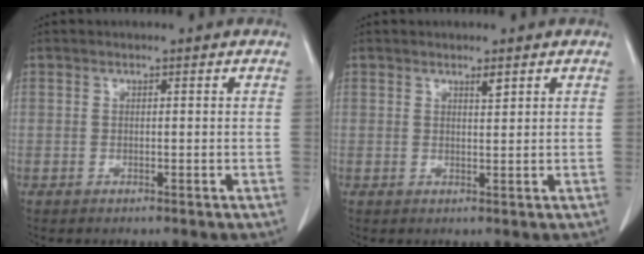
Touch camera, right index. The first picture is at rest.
{"total": 1.2, "force": [0.8, 0.1, 0.8], "torque": [-0.016, -0.005, 0.015]}